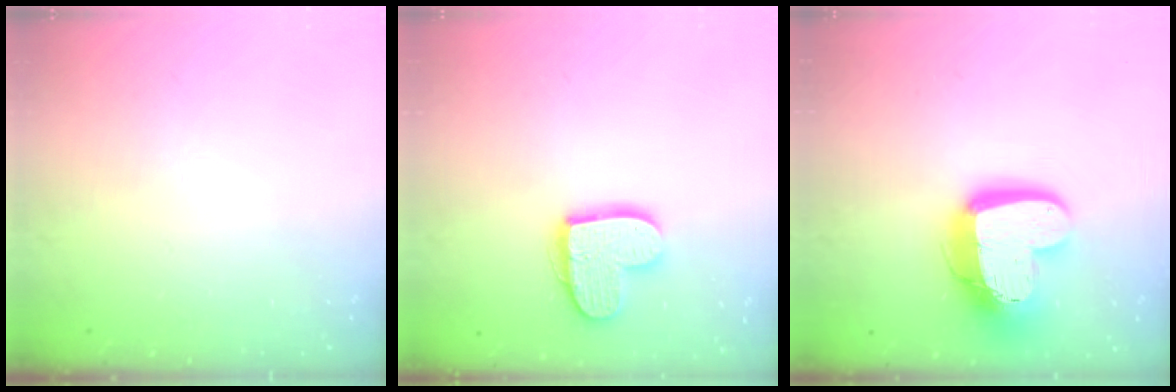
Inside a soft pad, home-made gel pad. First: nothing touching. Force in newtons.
{"total": 14.5, "press": 14.5, "slide": 1.0}
{"total": 17.3, "press": 17.3, "slide": 1.6}